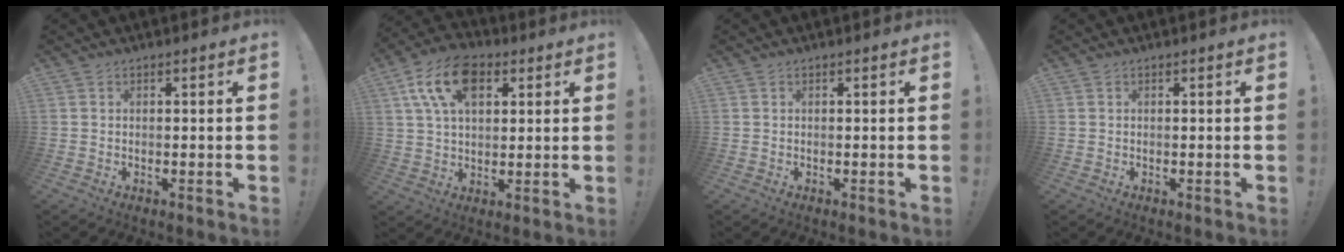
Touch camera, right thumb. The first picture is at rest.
{"total": 15.2, "force": [6.2, 9.3, 10.3], "torque": [-0.183, -0.005, 0.116]}
{"total": 0.0}
{"total": 0.0}